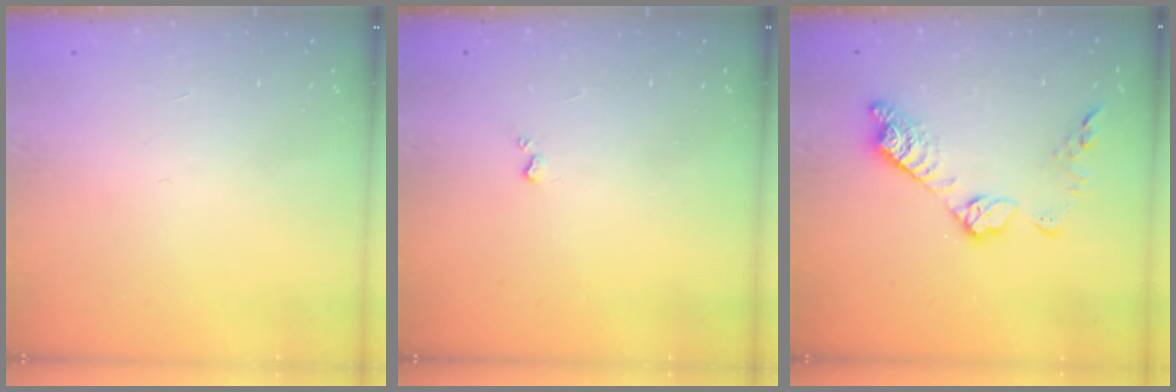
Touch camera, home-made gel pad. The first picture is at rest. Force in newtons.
{"total": 0.7, "press": 0.7, "slide": 0.2}
{"total": 12.1, "press": 12.0, "slide": 0.6}